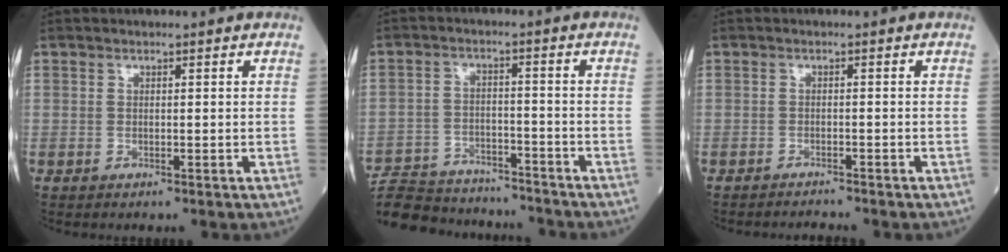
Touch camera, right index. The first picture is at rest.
{"total": 17.0, "force": [-15.7, 4.2, 4.8], "torque": [-0.109, 0.007, -0.235]}
{"total": 2.3, "force": [-2.2, -0.4, -0.1], "torque": [0.001, -0.009, -0.035]}